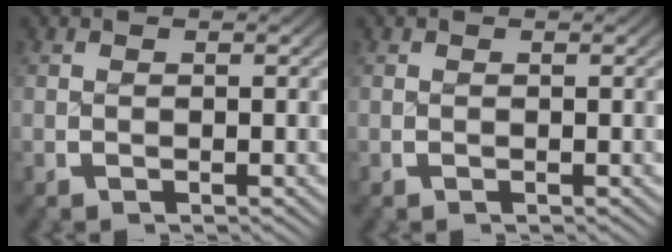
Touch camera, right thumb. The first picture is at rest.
{"total": 0.0}